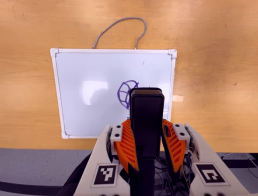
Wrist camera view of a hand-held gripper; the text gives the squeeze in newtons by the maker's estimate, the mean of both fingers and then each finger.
{"total": 11.1, "left": 8.7, "right": 13.5}